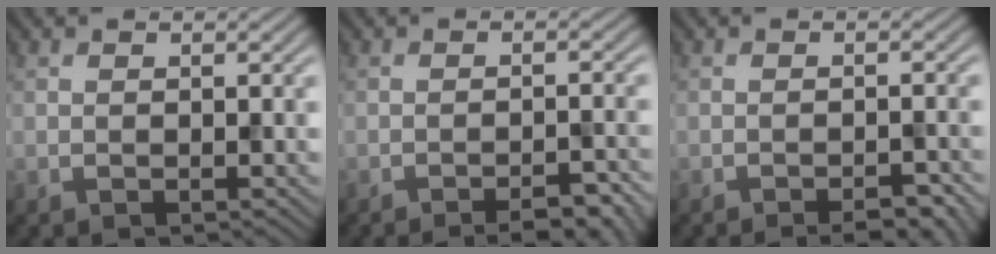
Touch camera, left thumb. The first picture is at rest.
{"total": 4.2, "force": [-3.2, 0.7, 2.7], "torque": [-0.045, 0.011, -0.041]}
{"total": 3.5, "force": [-2.6, 0.6, 2.1], "torque": [-0.037, 0.005, -0.032]}